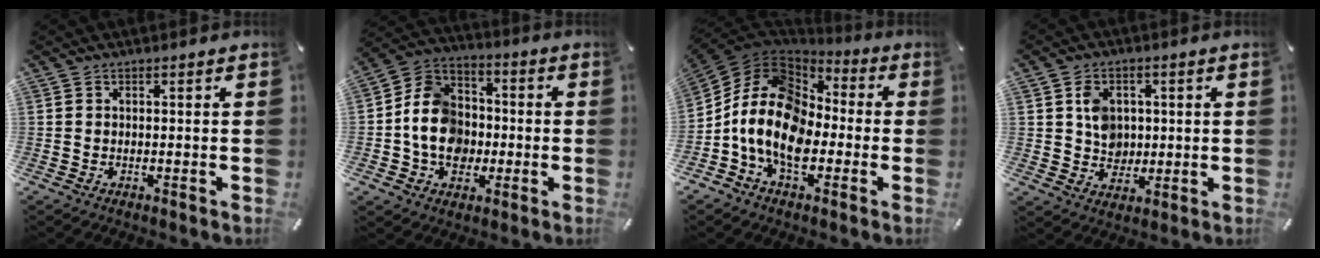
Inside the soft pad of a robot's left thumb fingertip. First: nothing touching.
{"total": 12.6, "force": [-2.6, 10.9, 5.9], "torque": [-0.129, 0.026, -0.045]}
{"total": 15.3, "force": [-4.4, 11.4, 9.3], "torque": [-0.225, 0.014, -0.087]}
{"total": 7.1, "force": [1.2, 6.4, 2.7], "torque": [-0.036, 0.006, 0.020]}